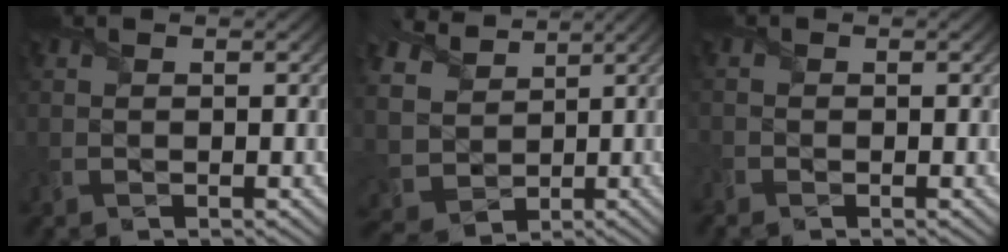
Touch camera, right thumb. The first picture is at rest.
{"total": 7.5, "force": [3.4, 5.9, 3.2], "torque": [-0.100, 0.005, 0.051]}
{"total": 1.3, "force": [-1.0, 0.9, 0.3], "torque": [-0.018, -0.004, -0.023]}